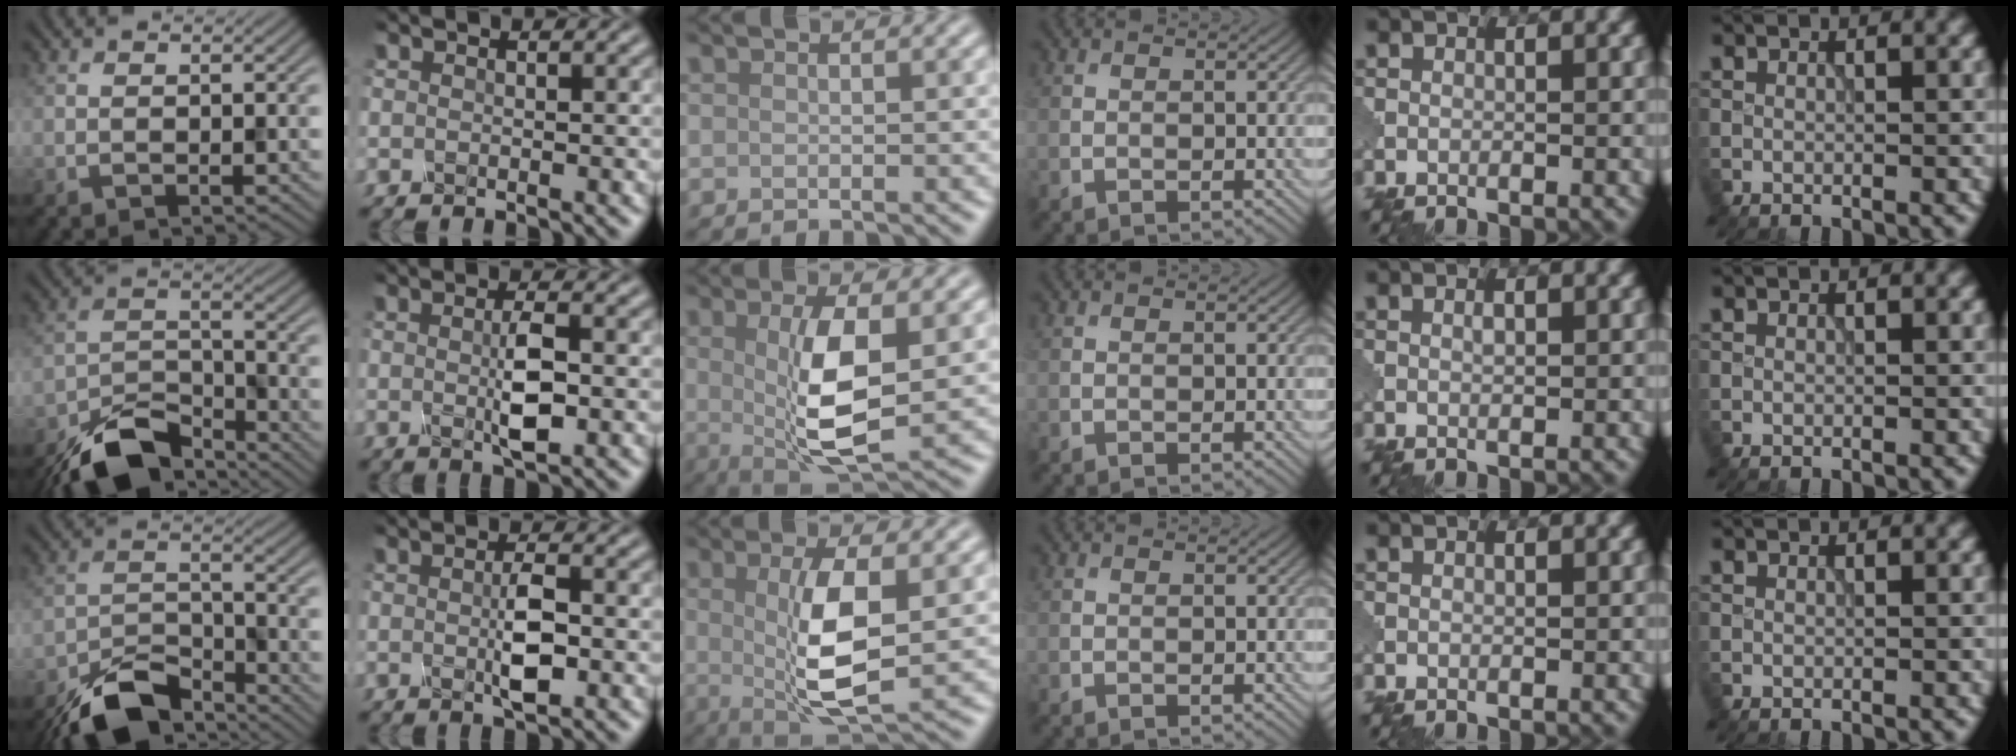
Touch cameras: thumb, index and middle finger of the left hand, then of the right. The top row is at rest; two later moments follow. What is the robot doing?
{"motion": "press", "object": "mechanical pencil"}